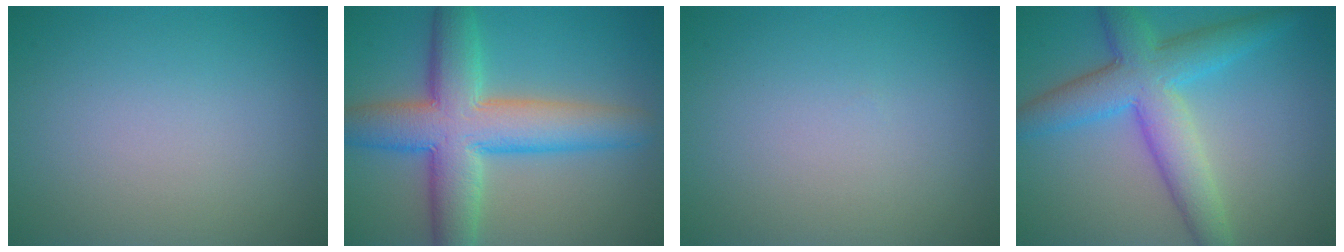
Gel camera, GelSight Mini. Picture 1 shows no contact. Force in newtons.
{"total": 9.4, "press": 9.4, "slide": 0.3}
{"total": 0.0}
{"total": 6.9, "press": 6.9, "slide": 0.1}